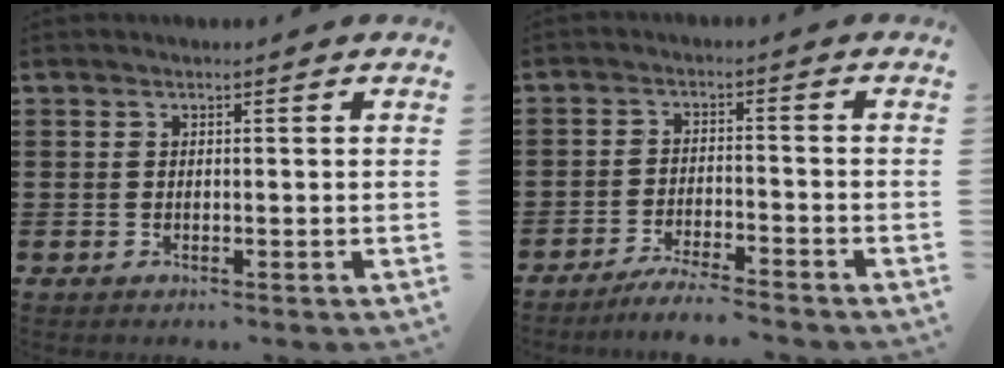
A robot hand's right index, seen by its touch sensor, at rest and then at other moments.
{"total": 3.9, "force": [-3.8, -0.3, 1.0], "torque": [-0.018, -0.001, -0.075]}